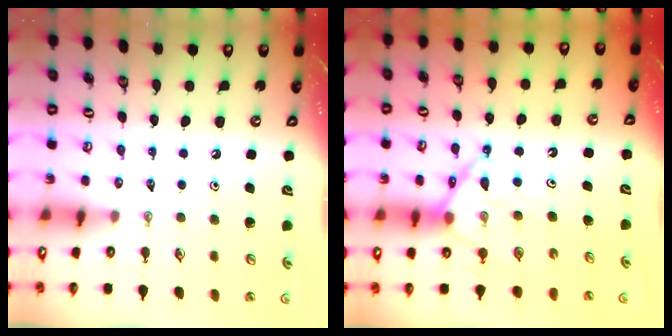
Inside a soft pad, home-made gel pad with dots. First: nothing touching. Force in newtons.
{"total": 11.9, "press": 11.8, "slide": 1.2}